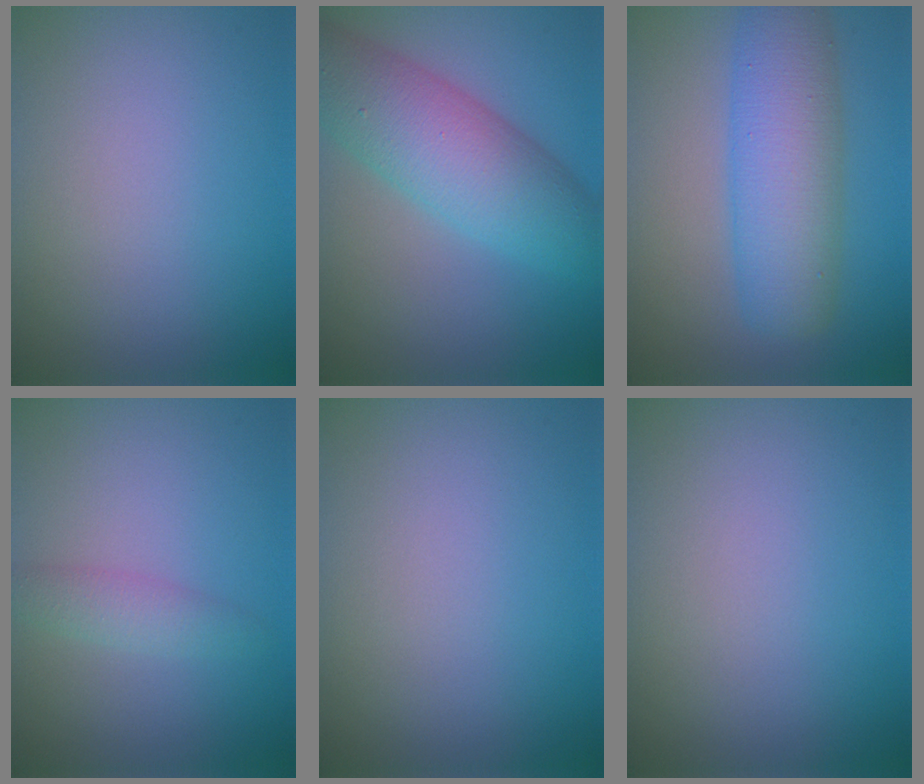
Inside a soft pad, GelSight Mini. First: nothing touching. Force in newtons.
{"total": 8.1, "press": 8.1, "slide": 0.1}
{"total": 7.4, "press": 7.4, "slide": 0.1}
{"total": 1.8, "press": 1.8, "slide": 0.1}
{"total": 0.0}
{"total": 0.0}